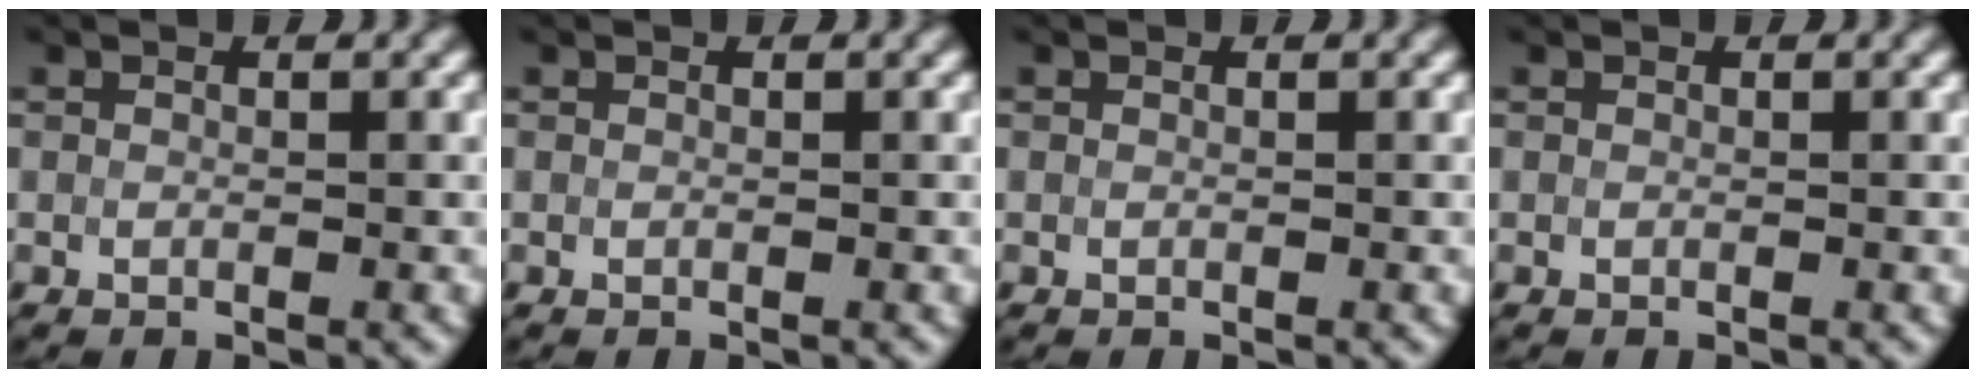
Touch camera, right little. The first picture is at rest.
{"total": 0.0}
{"total": 0.0}
{"total": 0.0}